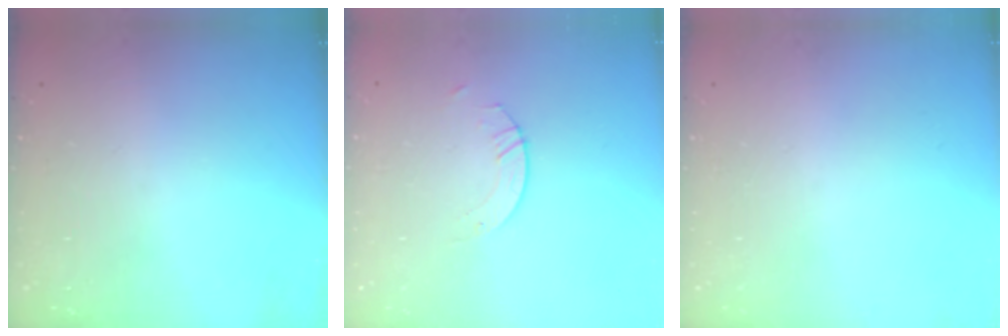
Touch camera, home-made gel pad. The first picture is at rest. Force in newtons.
{"total": 2.6, "press": 2.6, "slide": 0.2}
{"total": 0.0}